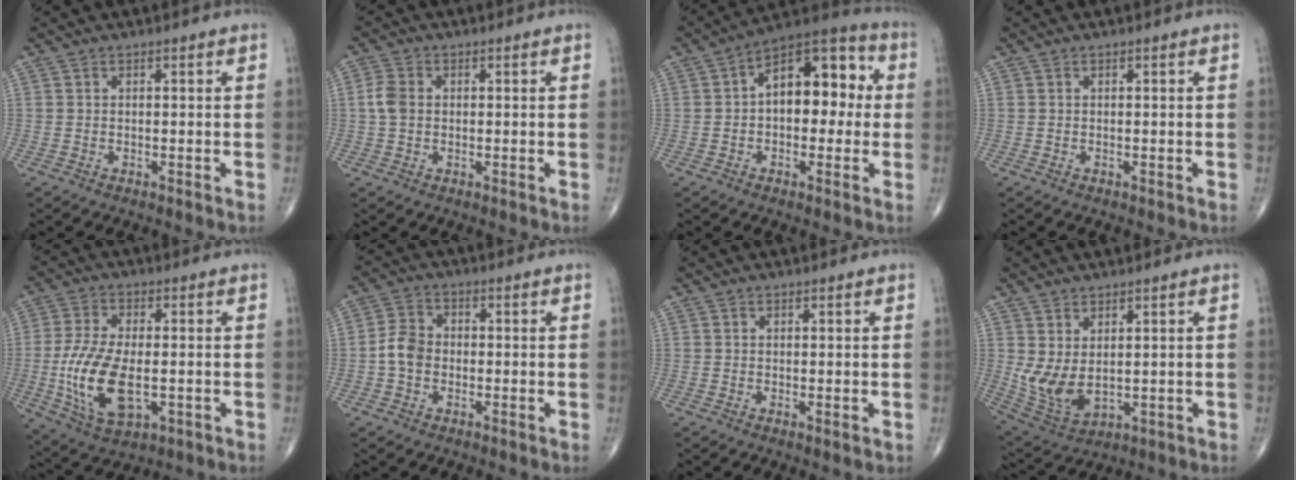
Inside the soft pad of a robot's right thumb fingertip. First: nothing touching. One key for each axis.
{"total": 3.6, "fx": 0.2, "fy": 2.7, "fz": 2.4, "tx": -0.053, "ty": 0.008, "tz": -0.002}
{"total": 14.6, "fx": 1.2, "fy": 8.5, "fz": 11.8, "tx": -0.136, "ty": 0.042, "tz": 0.004}
{"total": 0.0}
{"total": 14.3, "fx": -2.4, "fy": 7.0, "fz": 12.1, "tx": -0.247, "ty": -0.007, "tz": -0.036}
{"total": 5.1, "fx": -1.0, "fy": 4.0, "fz": 3.0, "tx": -0.050, "ty": 0.016, "tz": -0.027}
{"total": 0.6, "fx": 0.0, "fy": 0.2, "fz": 0.5, "tx": -0.012, "ty": -0.004, "tz": -0.001}
{"total": 8.1, "fx": 1.2, "fy": 4.5, "fz": 6.6, "tx": -0.126, "ty": -0.017, "tz": 0.045}